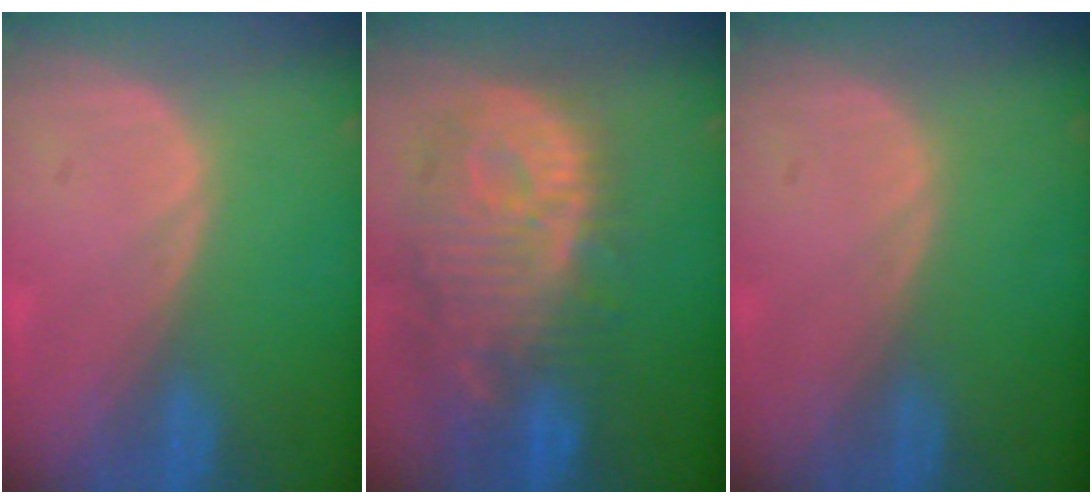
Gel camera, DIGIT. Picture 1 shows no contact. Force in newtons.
{"total": 13.1, "press": 11.5, "slide": 6.4}
{"total": 0.0}